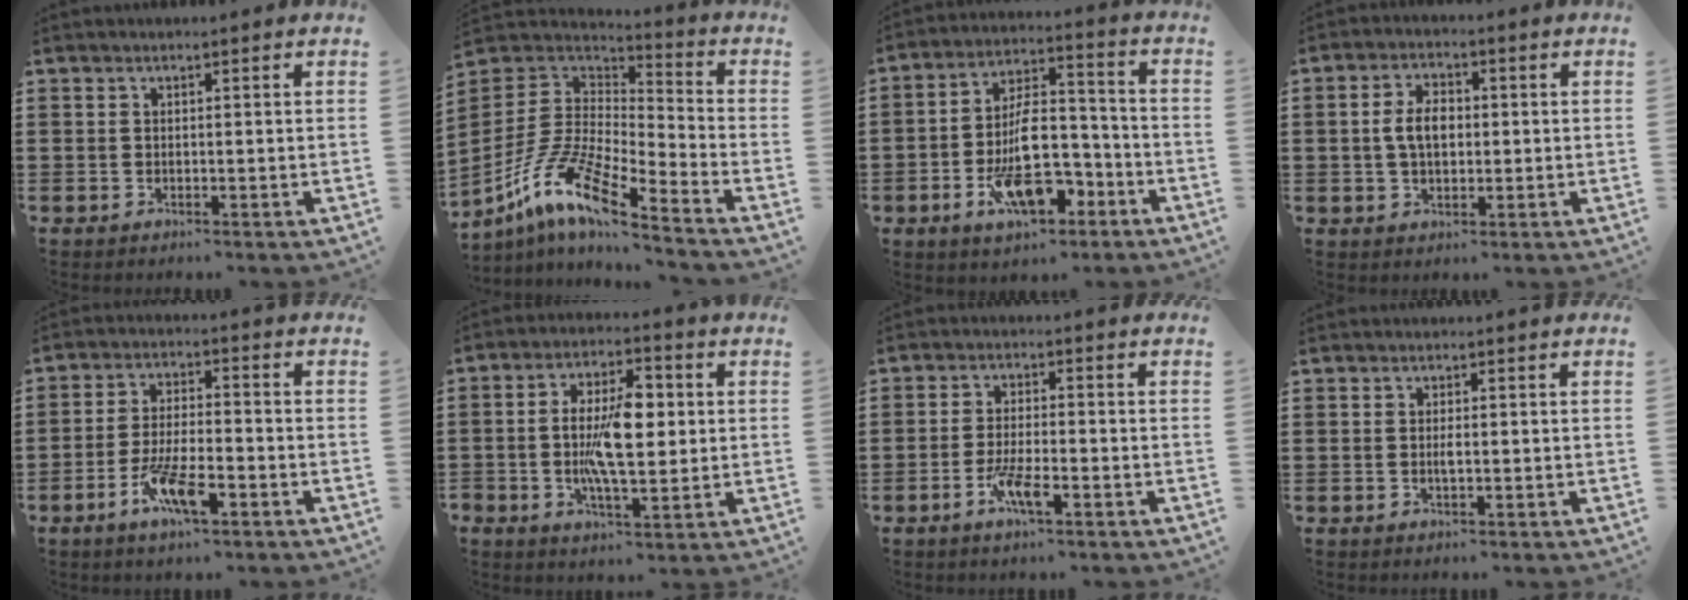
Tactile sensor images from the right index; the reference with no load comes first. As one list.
[{"total": 11.2, "force": [-8.1, 2.0, 7.5], "torque": [-0.179, -0.006, -0.173]}, {"total": 12.0, "force": [-4.7, 5.4, 9.6], "torque": [-0.167, 0.016, -0.078]}, {"total": 4.8, "force": [0.2, 2.8, 3.9], "torque": [-0.087, 0.007, -0.001]}, {"total": 8.2, "force": [-4.0, 2.5, 6.7], "torque": [-0.145, -0.004, -0.076]}, {"total": 9.6, "force": [-0.2, 3.9, 8.8], "torque": [-0.179, 0.008, -0.010]}, {"total": 4.9, "force": [-2.5, 0.9, 4.1], "torque": [-0.094, -0.010, -0.050]}, {"total": 1.1, "force": [-0.1, 0.2, 1.1], "torque": [-0.023, -0.001, -0.003]}]